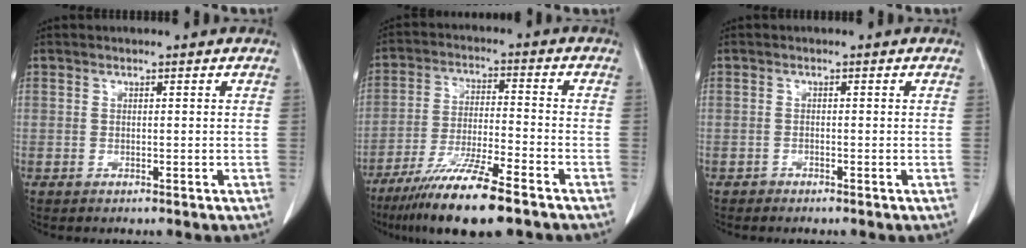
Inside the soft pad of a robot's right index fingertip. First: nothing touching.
{"total": 12.7, "force": [-8.9, 0.8, 9.1], "torque": [-0.167, -0.034, -0.156]}
{"total": 0.5, "force": [-0.5, 0.2, 0.0], "torque": [-0.003, 0.001, -0.011]}